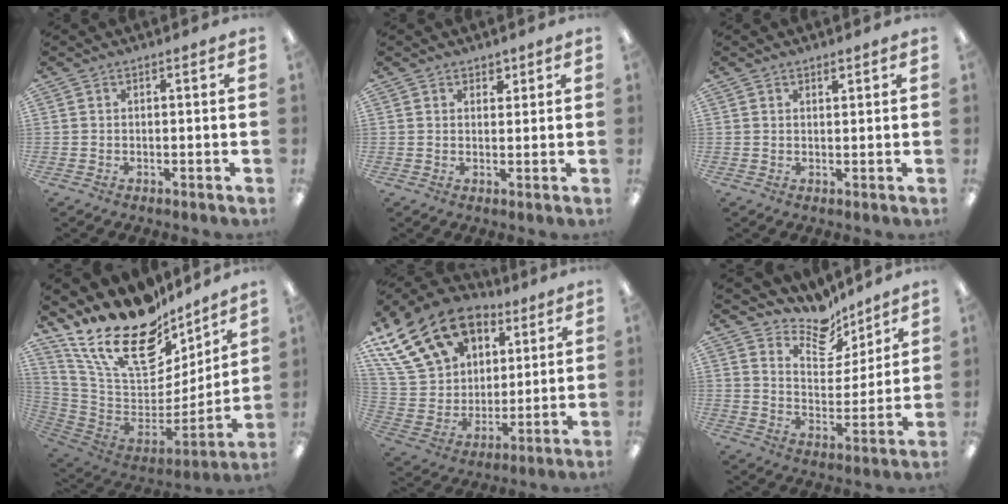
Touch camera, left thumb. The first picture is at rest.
{"total": 2.2, "force": [1.6, 1.5, 0.4], "torque": [0.007, -0.006, 0.027]}
{"total": 1.5, "force": [1.2, 0.6, 0.5], "torque": [-0.004, -0.004, 0.021]}
{"total": 24.7, "force": [16.6, 11.9, 13.8], "torque": [-0.258, -0.114, 0.303]}
{"total": 22.7, "force": [13.1, 15.4, 10.3], "torque": [-0.204, -0.051, 0.251]}
{"total": 11.3, "force": [9.9, 4.4, 2.9], "torque": [-0.051, -0.077, 0.184]}